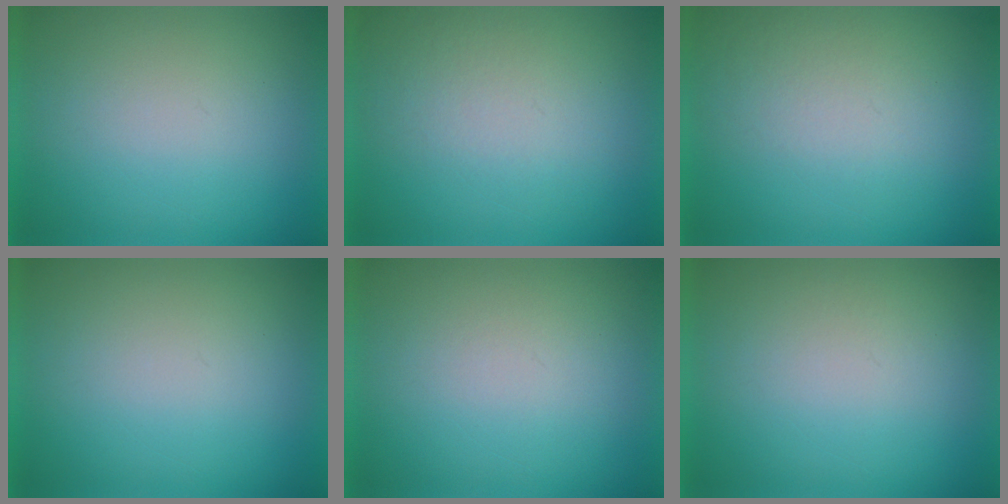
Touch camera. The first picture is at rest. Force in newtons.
{"total": 4.0}
{"total": 4.4}
{"total": 0.0}
{"total": 1.1}
{"total": 1.2}